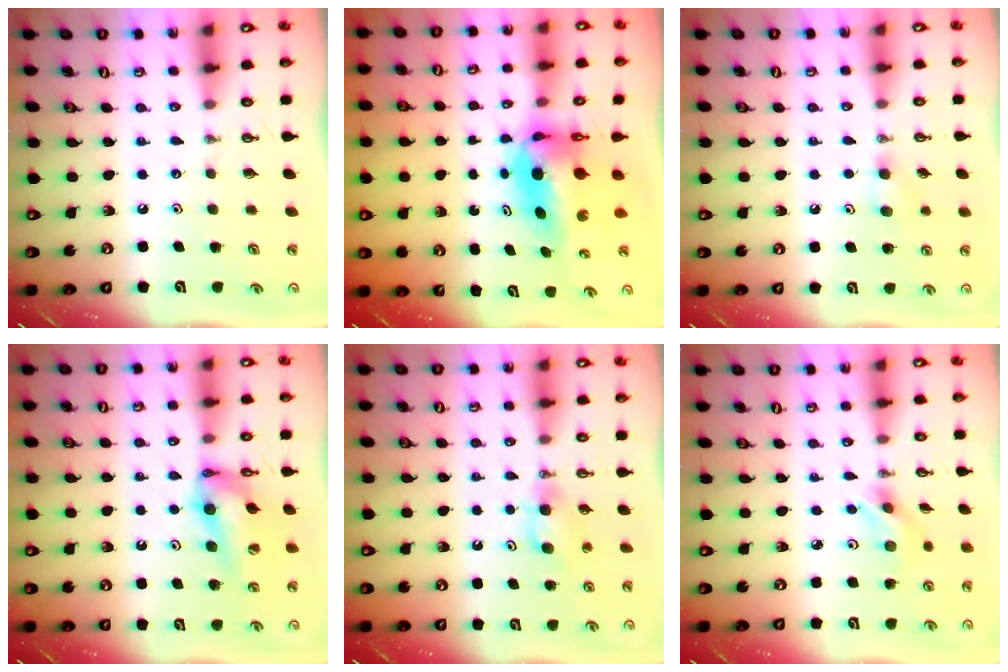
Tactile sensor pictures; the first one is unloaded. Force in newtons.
{"total": 7.4, "press": 7.2, "slide": 1.8}
{"total": 5.2, "press": 5.0, "slide": 1.2}
{"total": 12.3, "press": 11.7, "slide": 3.7}
{"total": 5.2, "press": 5.2, "slide": 0.2}
{"total": 4.1, "press": 4.1, "slide": 0.3}